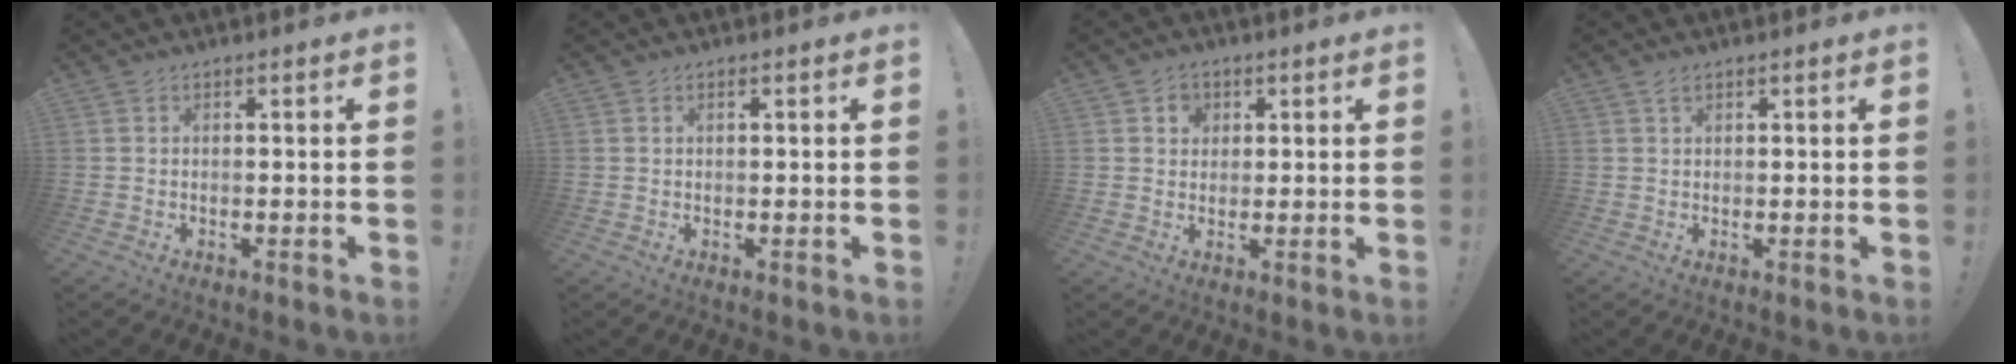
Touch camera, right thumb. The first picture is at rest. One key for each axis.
{"total": 0.5, "fx": 0.3, "fy": 0.2, "fz": 0.4, "tx": -0.014, "ty": 0.003, "tz": 0.007}
{"total": 3.7, "fx": 1.3, "fy": 3.3, "fz": 1.2, "tx": -0.008, "ty": -0.004, "tz": 0.021}
{"total": 1.3, "fx": 1.0, "fy": 0.6, "fz": 0.5, "tx": -0.004, "ty": -0.002, "tz": 0.017}